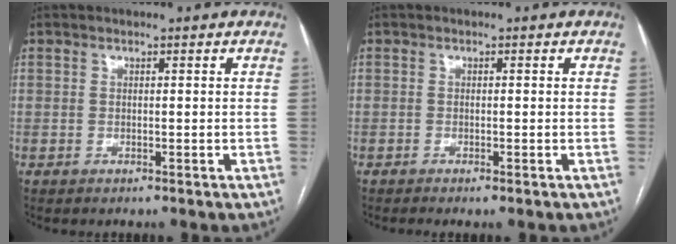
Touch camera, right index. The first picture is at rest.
{"total": 1.1, "force": [-0.7, -0.2, 0.9], "torque": [-0.016, -0.002, -0.012]}